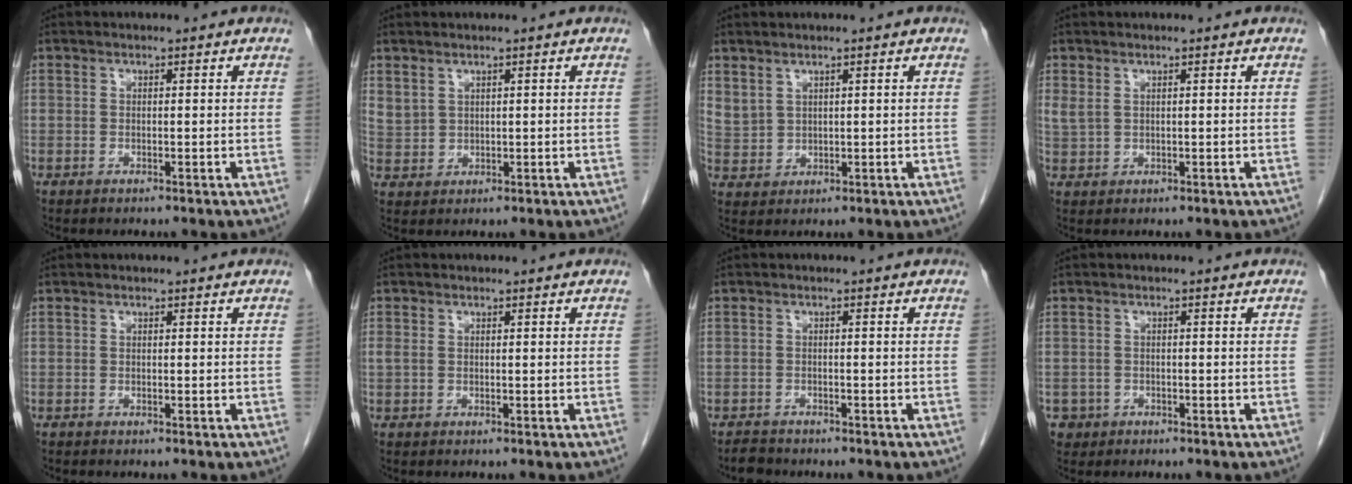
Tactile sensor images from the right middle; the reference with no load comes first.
{"total": 2.6, "force": [1.9, 1.6, 0.8], "torque": [-0.016, -0.002, 0.046]}
{"total": 3.1, "force": [2.4, 1.8, 1.0], "torque": [-0.023, -0.002, 0.058]}
{"total": 1.8, "force": [1.0, 1.0, 1.2], "torque": [-0.035, 0.008, 0.033]}
{"total": 0.0}
{"total": 0.9, "force": [0.1, 0.7, 0.6], "torque": [-0.024, 0.011, 0.007]}
{"total": 2.2, "force": [-2.0, 0.9, 0.2], "torque": [-0.010, -0.003, -0.034]}
{"total": 2.3, "force": [-1.1, 2.0, 0.0], "torque": [0.000, 0.008, -0.020]}